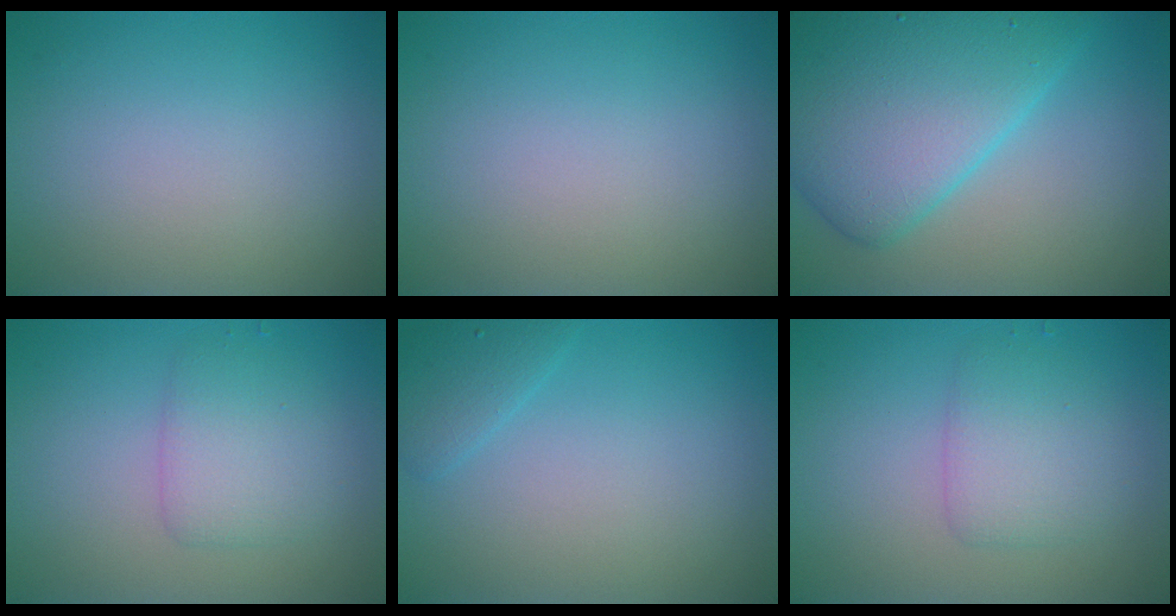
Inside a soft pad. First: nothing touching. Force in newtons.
{"total": 0.0}
{"total": 9.6, "press": 9.6, "slide": 0.4}
{"total": 2.9, "press": 2.9, "slide": 0.0}
{"total": 1.6, "press": 1.6, "slide": 0.1}
{"total": 2.9, "press": 2.9, "slide": 0.0}